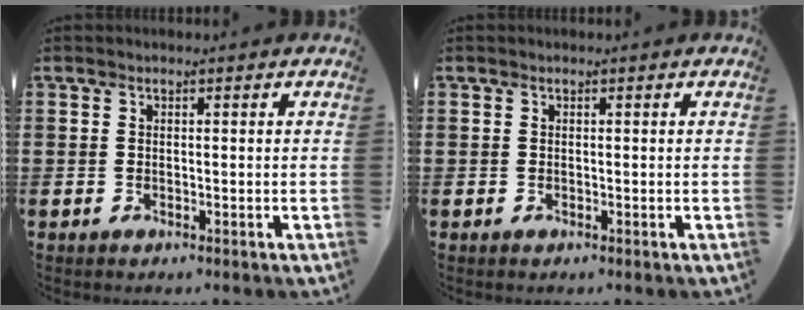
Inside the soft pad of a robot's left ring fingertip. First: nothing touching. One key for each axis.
{"total": 0.0}